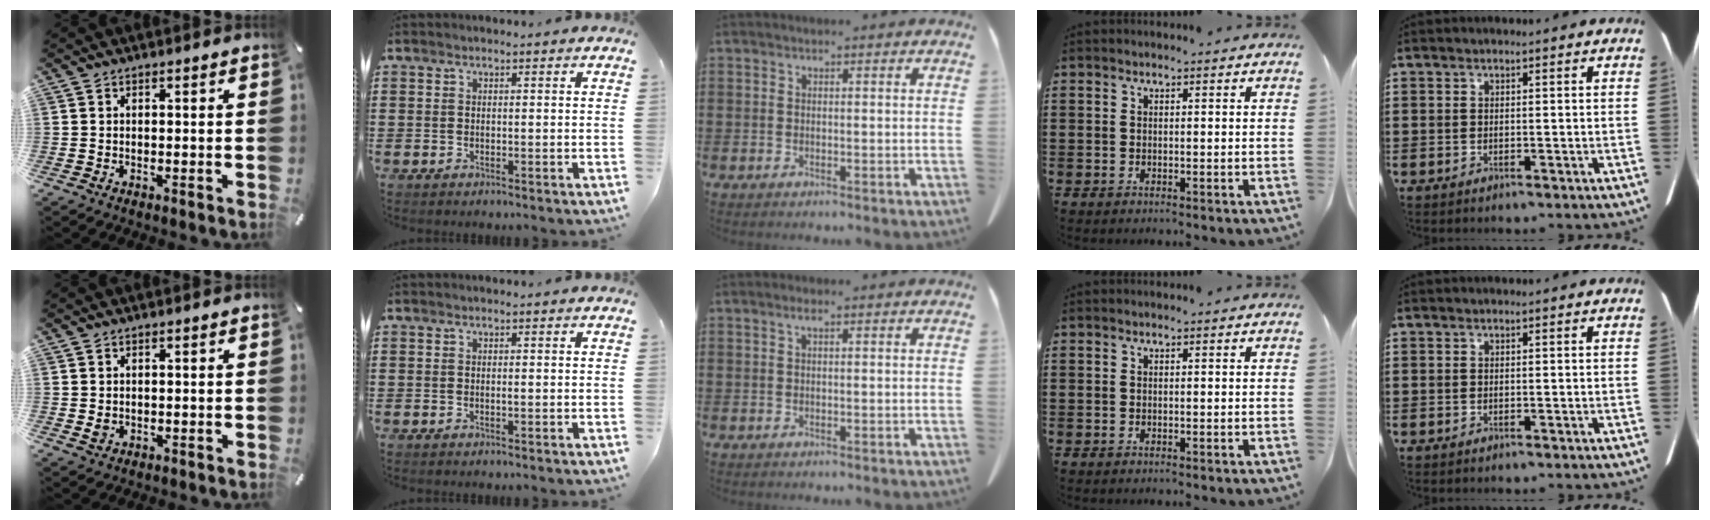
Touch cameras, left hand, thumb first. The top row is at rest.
{"thumb": {"total": 1.2, "force": [0.1, 1.0, 0.6], "torque": [-0.005, -0.001, 0.001]}, "index": {"total": 0.5, "force": [0.0, 0.0, 0.5], "torque": [-0.010, -0.003, 0.001]}, "middle": {"total": 1.0, "force": [0.3, 0.2, 0.9], "torque": [-0.019, 0.003, 0.005]}}